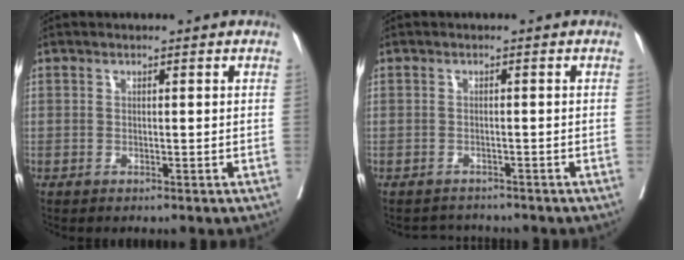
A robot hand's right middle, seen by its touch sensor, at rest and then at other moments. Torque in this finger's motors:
{"motor_torque": [-0.47, -0.42, -0.23, -0.06]}